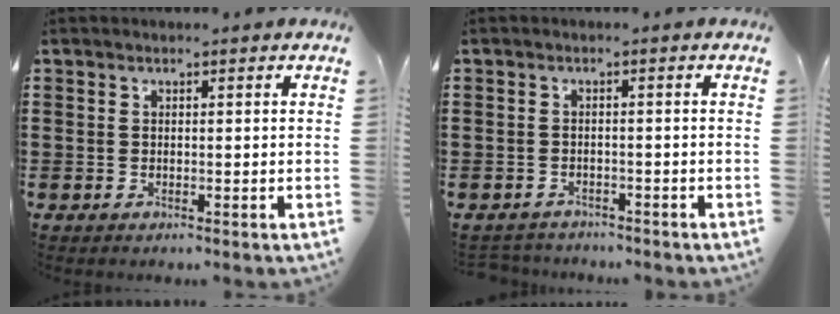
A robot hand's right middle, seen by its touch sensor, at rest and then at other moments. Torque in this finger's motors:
{"motor_torque": [0.41, 0.32, -0.03, 0.00]}